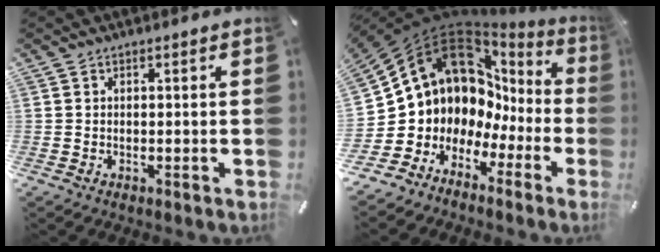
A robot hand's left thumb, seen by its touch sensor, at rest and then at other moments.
{"total": 11.9, "force": [8.0, 8.2, 2.9], "torque": [-0.064, -0.099, 0.154]}